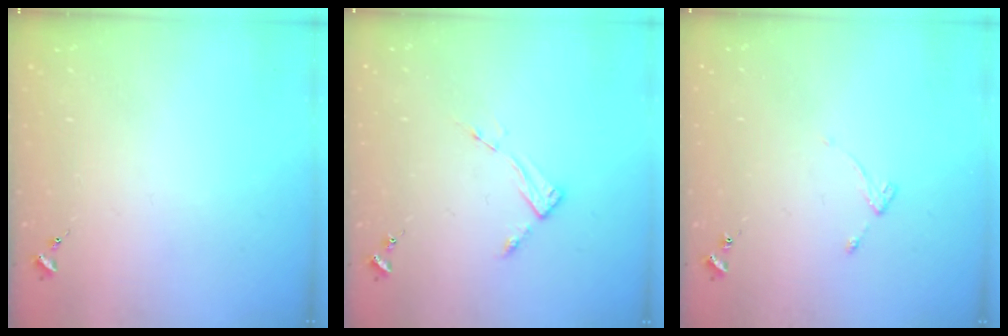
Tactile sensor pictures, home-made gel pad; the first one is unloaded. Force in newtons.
{"total": 3.4, "press": 3.4, "slide": 0.4}
{"total": 4.3, "press": 4.2, "slide": 0.6}